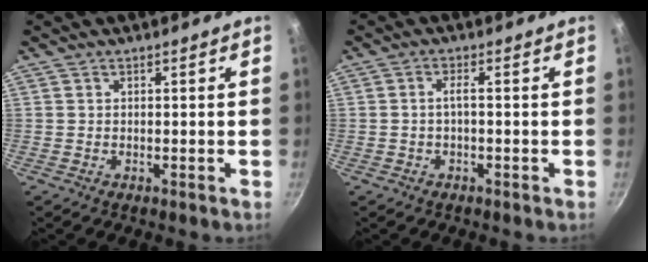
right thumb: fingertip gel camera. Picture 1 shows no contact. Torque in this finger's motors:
{"motor_torque": [-0.34, 0.25, -0.38, 0.00, 0.11]}